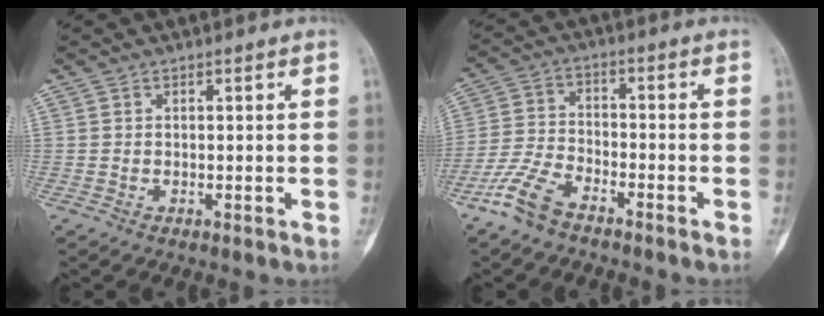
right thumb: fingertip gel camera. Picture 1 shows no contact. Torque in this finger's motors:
{"motor_torque": [0.08, 0.18, 0.11, 0.08, 0.02]}